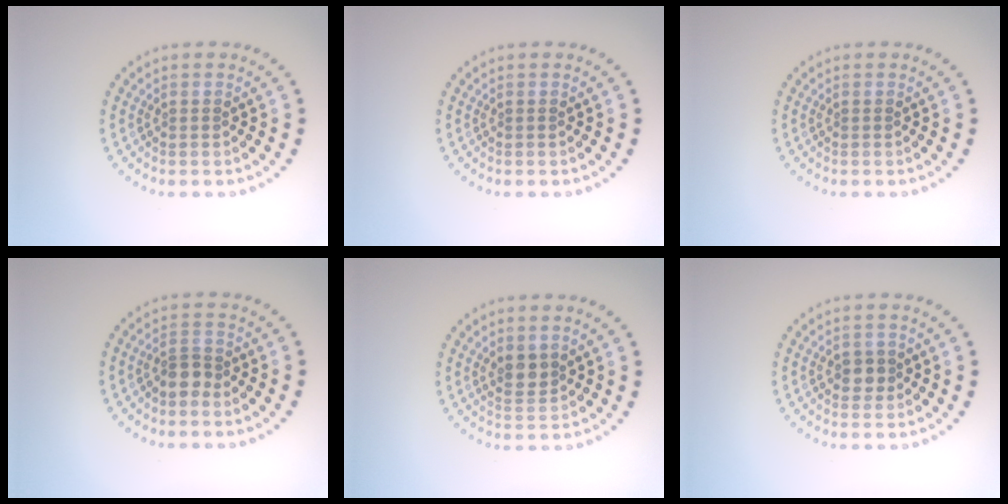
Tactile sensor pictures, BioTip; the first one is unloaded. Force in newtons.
{"total": 0.0}
{"total": 0.0}
{"total": 1.9, "press": 1.6, "slide": 1.1}
{"total": 1.9, "press": 1.7, "slide": 0.8}
{"total": 1.6, "press": 1.5, "slide": 0.5}